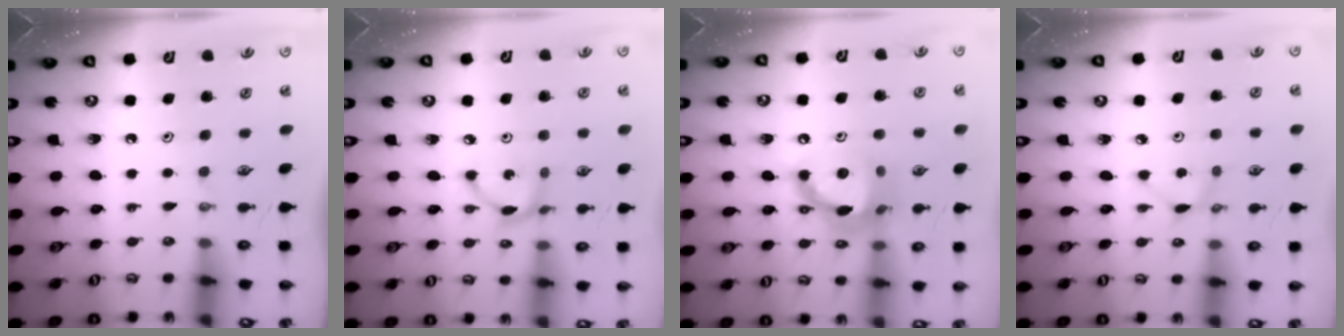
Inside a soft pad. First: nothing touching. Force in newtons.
{"total": 6.2, "press": 6.2, "slide": 0.6}
{"total": 13.8, "press": 13.8, "slide": 0.9}
{"total": 2.9, "press": 2.9, "slide": 0.3}